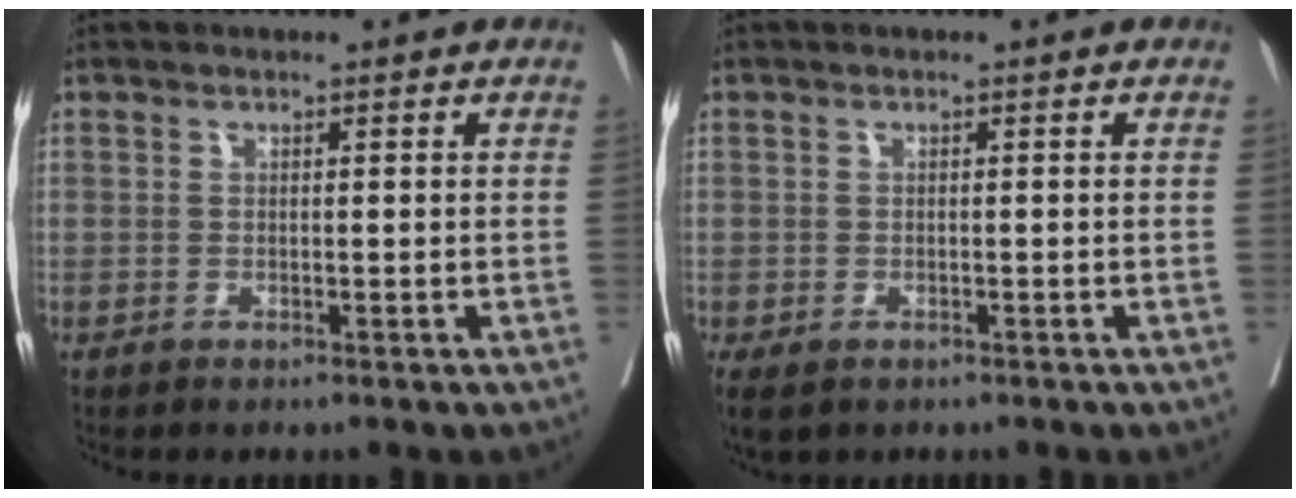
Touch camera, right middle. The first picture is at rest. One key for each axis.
{"total": 4.4, "fx": -2.5, "fy": 2.7, "fz": 2.4, "tx": -0.054, "ty": -0.012, "tz": -0.038}